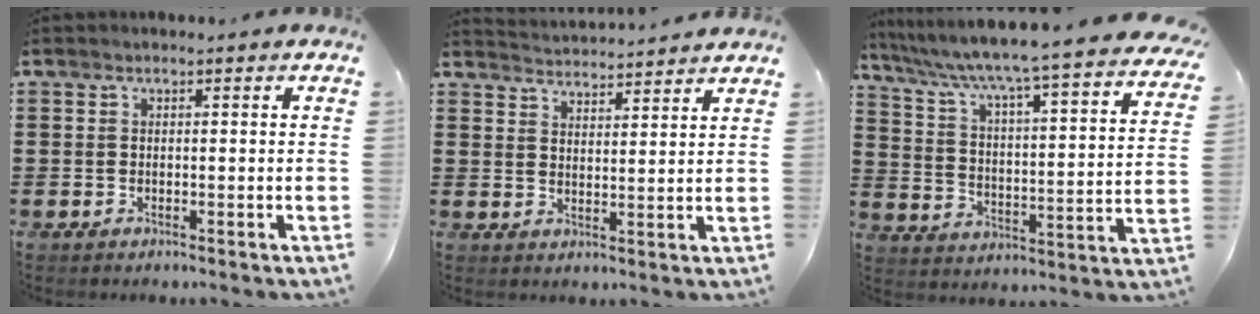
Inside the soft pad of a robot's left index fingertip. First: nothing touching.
{"total": 3.4, "force": [3.3, -0.6, -0.4], "torque": [-0.003, -0.019, 0.058]}
{"total": 4.4, "force": [3.7, -0.8, 2.3], "torque": [-0.065, -0.051, 0.048]}